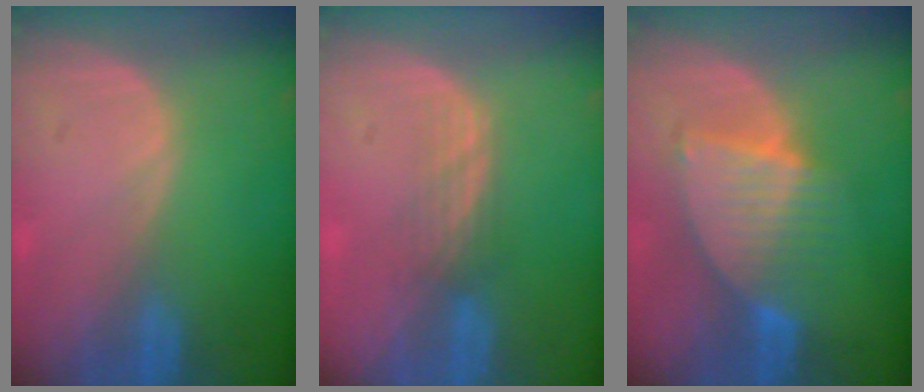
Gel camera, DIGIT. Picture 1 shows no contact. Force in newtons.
{"total": 2.8, "press": 2.5, "slide": 1.2}
{"total": 7.0, "press": 6.8, "slide": 1.6}